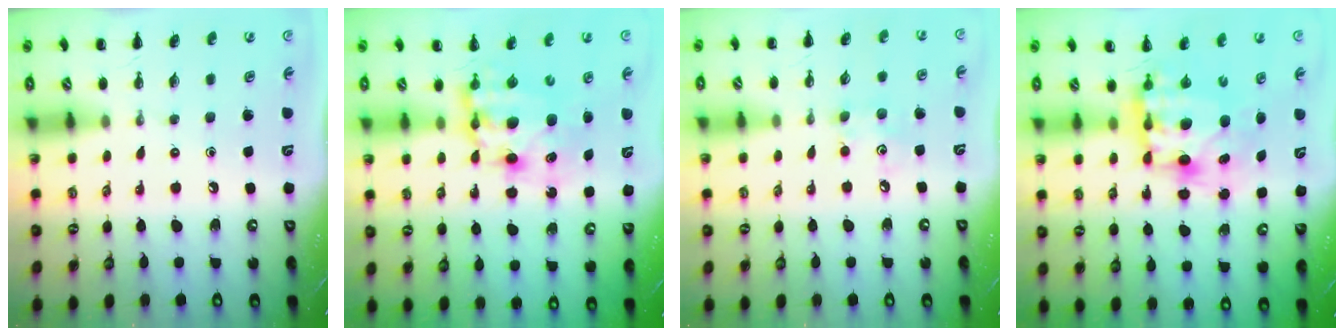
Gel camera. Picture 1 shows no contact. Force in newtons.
{"total": 8.1, "press": 7.9, "slide": 2.0}
{"total": 5.2, "press": 5.1, "slide": 1.2}
{"total": 9.1, "press": 8.9, "slide": 2.2}